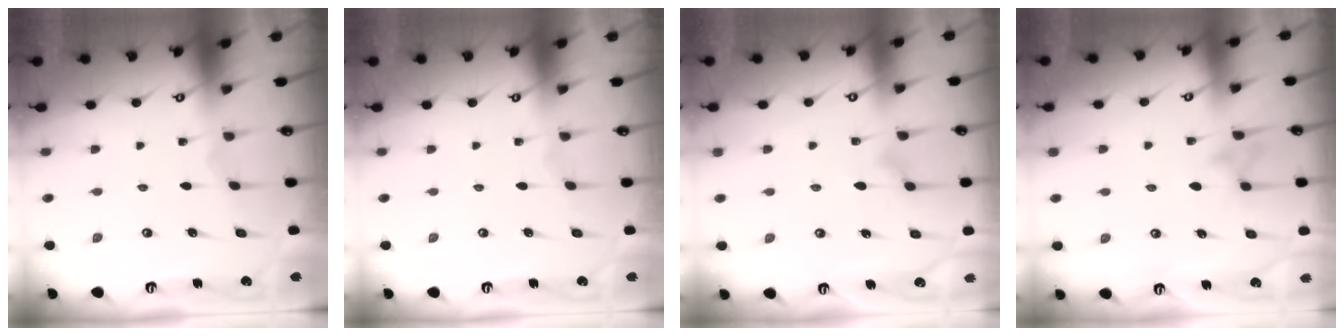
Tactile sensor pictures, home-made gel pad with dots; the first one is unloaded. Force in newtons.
{"total": 0.0}
{"total": 8.5, "press": 8.5, "slide": 0.5}
{"total": 9.3, "press": 9.3, "slide": 0.9}